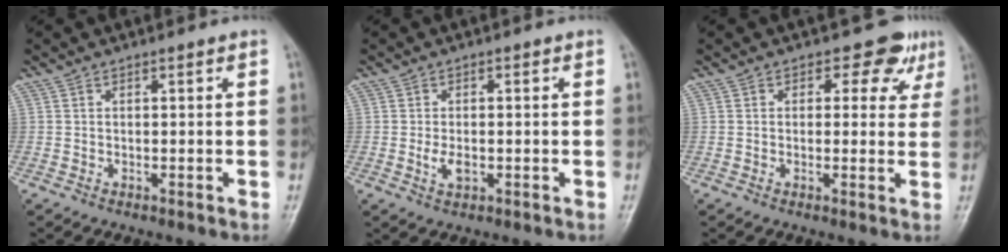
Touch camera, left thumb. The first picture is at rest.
{"total": 2.9, "force": [-0.6, 1.7, 2.3], "torque": [-0.043, -0.003, -0.011]}
{"total": 5.2, "force": [2.9, 3.7, 2.3], "torque": [0.012, -0.008, 0.025]}